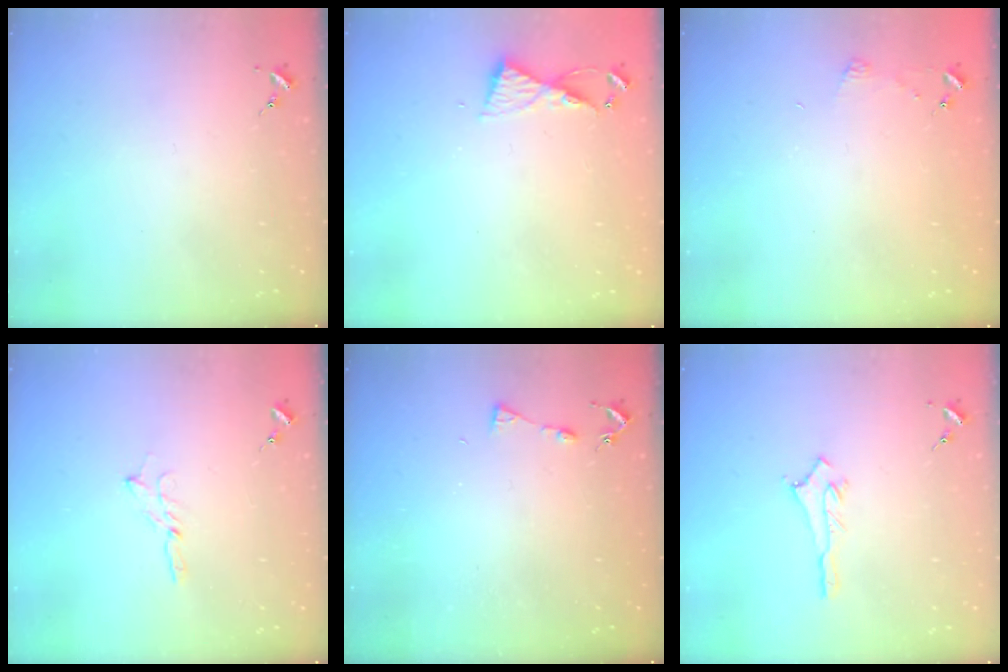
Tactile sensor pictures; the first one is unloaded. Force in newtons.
{"total": 6.0, "press": 6.0, "slide": 0.6}
{"total": 3.9, "press": 3.9, "slide": 0.4}
{"total": 2.0, "press": 2.0, "slide": 0.2}
{"total": 3.7, "press": 3.7, "slide": 0.5}
{"total": 2.9, "press": 2.9, "slide": 0.3}